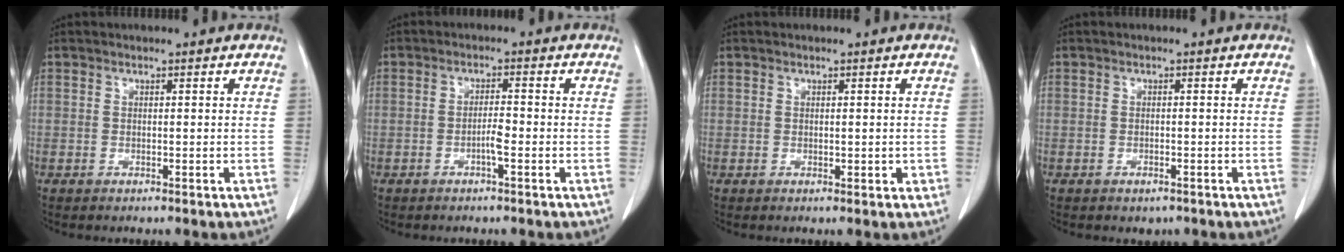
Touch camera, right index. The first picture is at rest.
{"total": 2.3, "force": [-1.0, 0.1, 2.1], "torque": [-0.036, 0.002, -0.019]}
{"total": 1.3, "force": [0.0, 0.8, 1.0], "torque": [-0.012, -0.002, 0.002]}
{"total": 1.3, "force": [-0.8, 0.9, 0.6], "torque": [-0.012, 0.001, -0.002]}